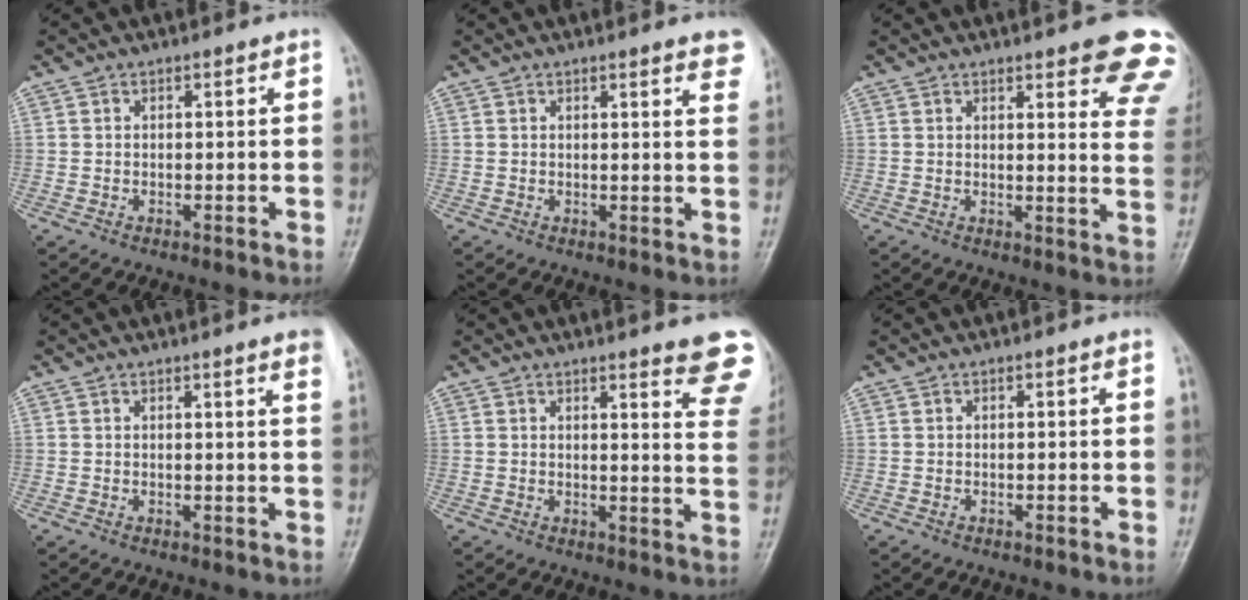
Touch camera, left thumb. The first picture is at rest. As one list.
[{"total": 6.1, "force": [4.2, 1.1, 4.3], "torque": [-0.033, -0.010, 0.038]}, {"total": 14.1, "force": [9.5, 3.6, 9.8], "torque": [-0.084, -0.044, 0.093]}, {"total": 4.9, "force": [3.3, 0.0, 3.6], "torque": [-0.038, -0.007, 0.031]}, {"total": 11.4, "force": [8.9, 1.6, 7.0], "torque": [-0.055, -0.054, 0.084]}, {"total": 0.0}]